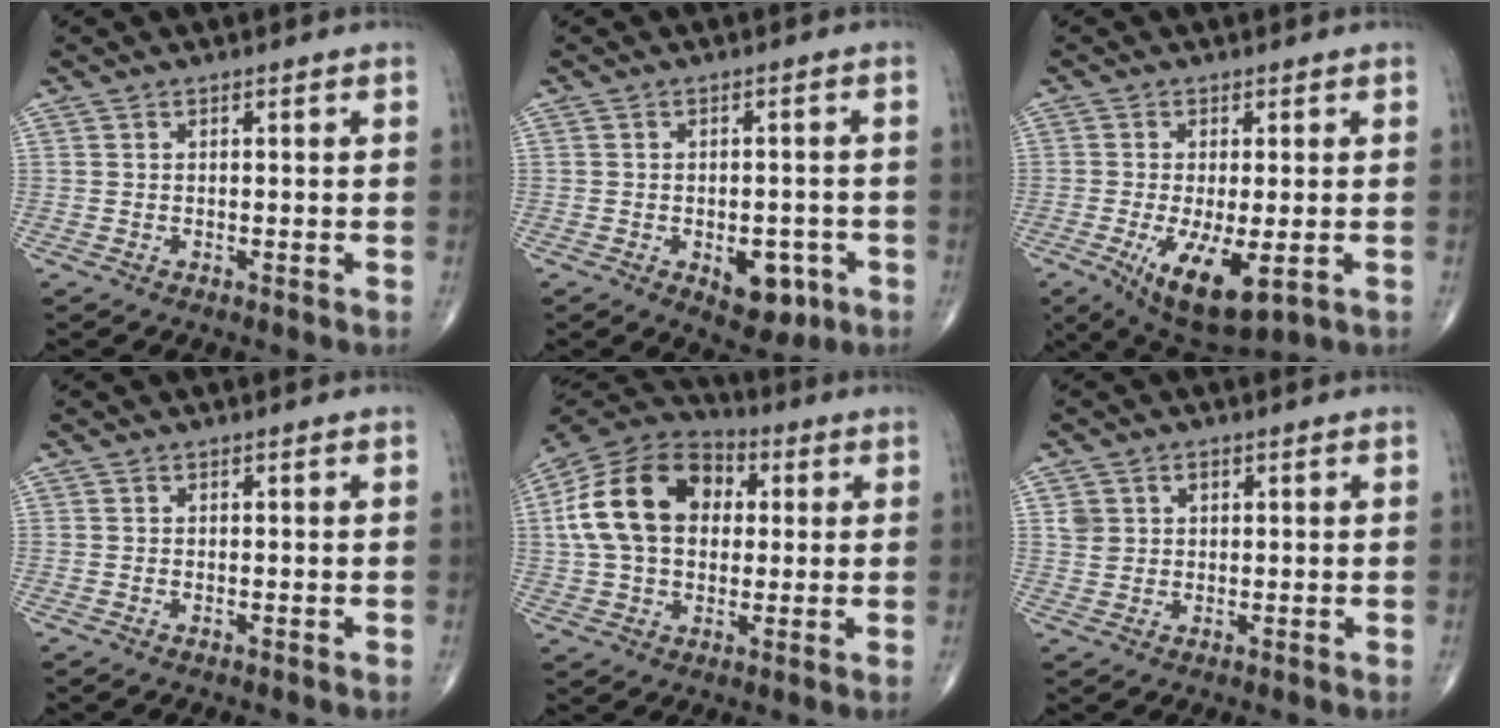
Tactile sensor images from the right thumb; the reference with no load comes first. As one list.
[{"total": 7.2, "force": [-2.8, 4.2, 5.1], "torque": [-0.043, 0.008, -0.027]}, {"total": 11.2, "force": [-3.4, 4.1, 9.8], "torque": [-0.170, -0.024, -0.044]}, {"total": 0.0}, {"total": 18.7, "force": [3.1, 13.2, 12.9], "torque": [-0.225, 0.022, 0.047]}, {"total": 3.4, "force": [1.2, 2.9, 1.3], "torque": [-0.010, -0.005, 0.026]}]